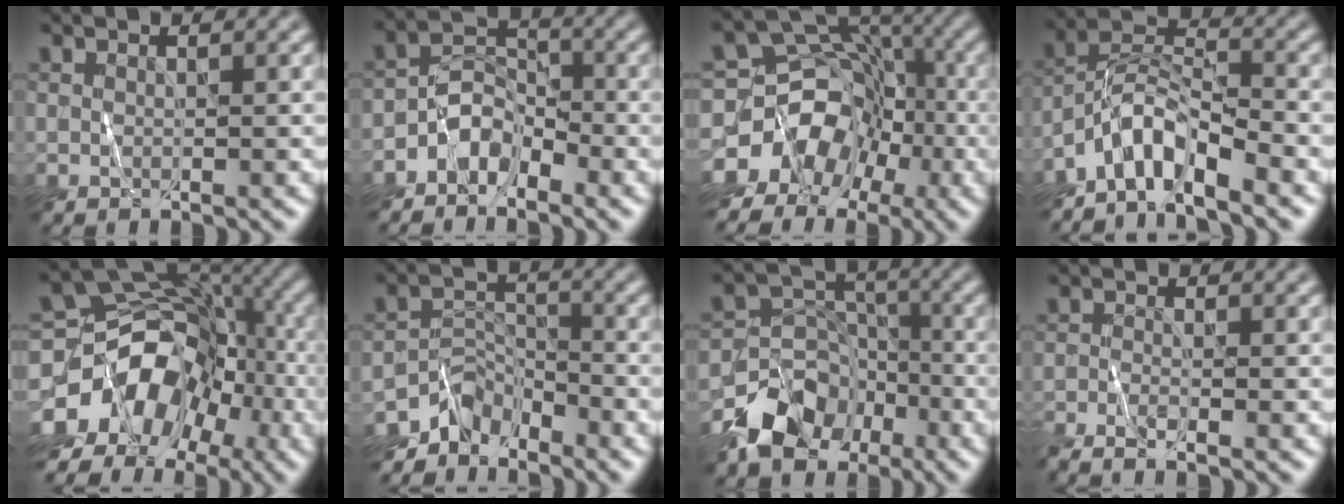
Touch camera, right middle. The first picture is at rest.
{"total": 3.0, "force": [-2.5, 1.4, 0.8], "torque": [-0.011, 0.012, -0.053]}
{"total": 8.7, "force": [-5.0, 6.8, 2.1], "torque": [-0.025, 0.012, -0.096]}
{"total": 5.0, "force": [-4.4, 0.7, 2.3], "torque": [-0.043, 0.009, -0.091]}
{"total": 13.1, "force": [-7.0, 9.4, 5.8], "torque": [-0.100, 0.000, -0.117]}
{"total": 3.6, "force": [-3.4, 1.1, -0.3], "torque": [0.010, 0.003, -0.070]}
{"total": 6.9, "force": [-4.9, 4.4, 1.8], "torque": [-0.026, 0.002, -0.096]}
{"total": 3.3, "force": [-2.8, 0.3, 1.8], "torque": [-0.043, -0.009, -0.055]}